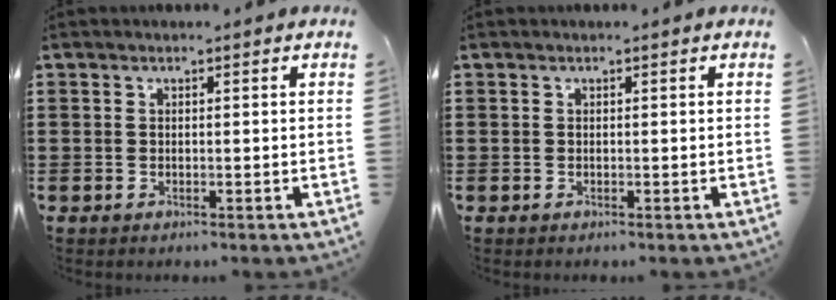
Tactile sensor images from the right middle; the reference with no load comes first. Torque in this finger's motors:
{"motor_torque": [1.29, -0.85, -0.01, 0.00]}